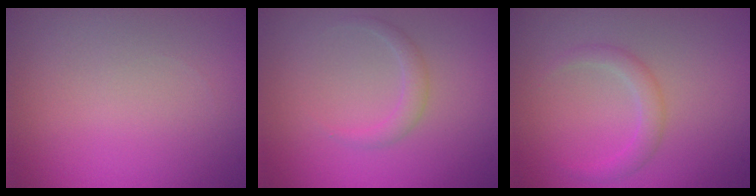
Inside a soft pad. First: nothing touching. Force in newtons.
{"total": 1.4, "press": 1.4, "slide": 0.1}
{"total": 1.7, "press": 1.7, "slide": 0.1}